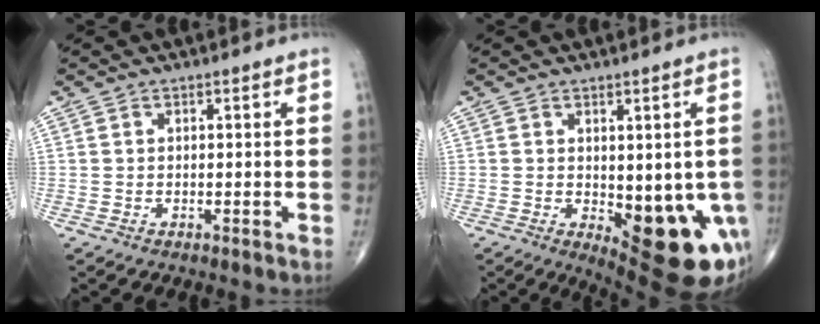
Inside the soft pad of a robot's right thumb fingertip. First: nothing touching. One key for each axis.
{"total": 15.0, "fx": -4.2, "fy": 6.3, "fz": 13.0, "tx": -0.120, "ty": -0.008, "tz": -0.031}